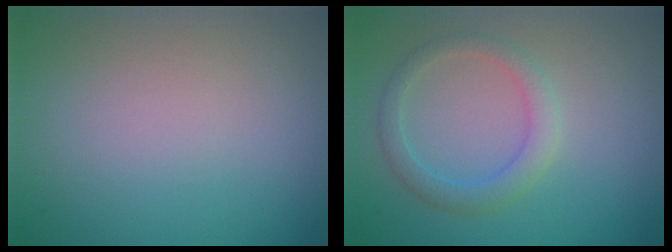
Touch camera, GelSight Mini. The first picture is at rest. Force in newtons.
{"total": 2.4, "press": 2.4, "slide": 0.1}